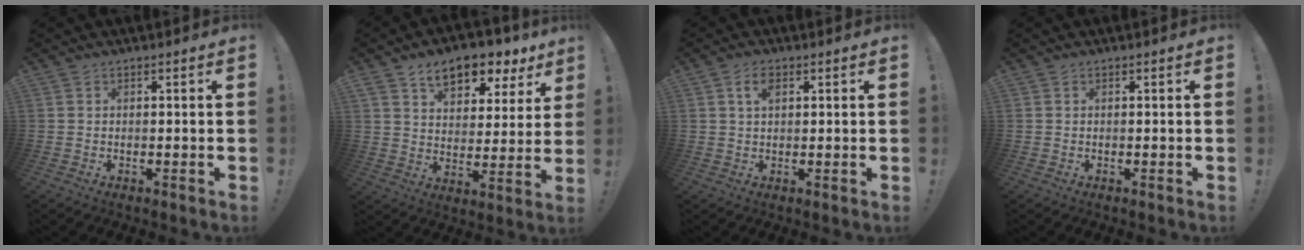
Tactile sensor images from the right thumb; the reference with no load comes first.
{"total": 12.0, "force": [7.9, 6.6, 6.1], "torque": [-0.087, -0.051, 0.141]}
{"total": 3.8, "force": [1.6, 2.0, 2.7], "torque": [-0.044, 0.001, 0.025]}
{"total": 0.0}